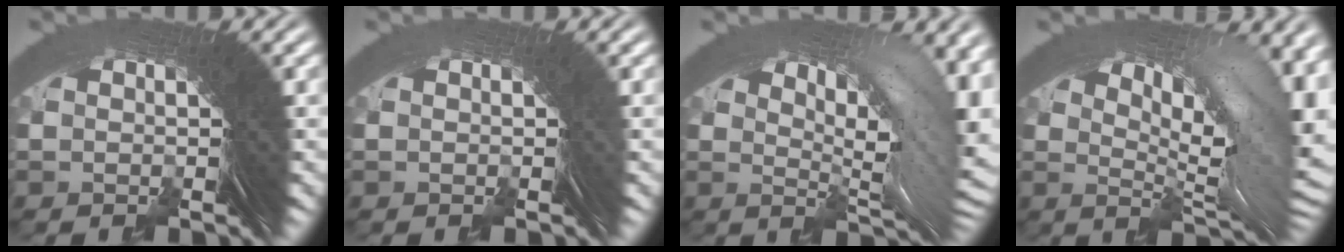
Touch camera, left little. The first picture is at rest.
{"total": 0.0}
{"total": 8.1, "force": [1.6, 2.5, 7.5], "torque": [-0.074, 0.005, 0.027]}
{"total": 9.2, "force": [2.1, 3.0, 8.4], "torque": [-0.090, 0.009, 0.035]}